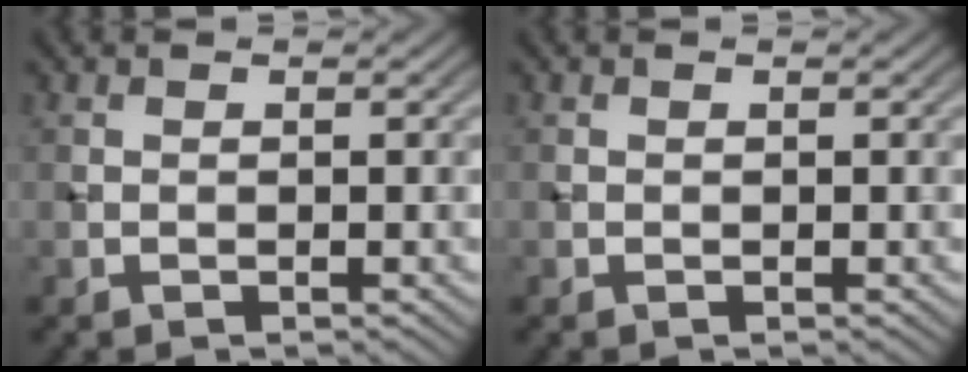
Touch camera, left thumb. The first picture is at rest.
{"total": 0.0}